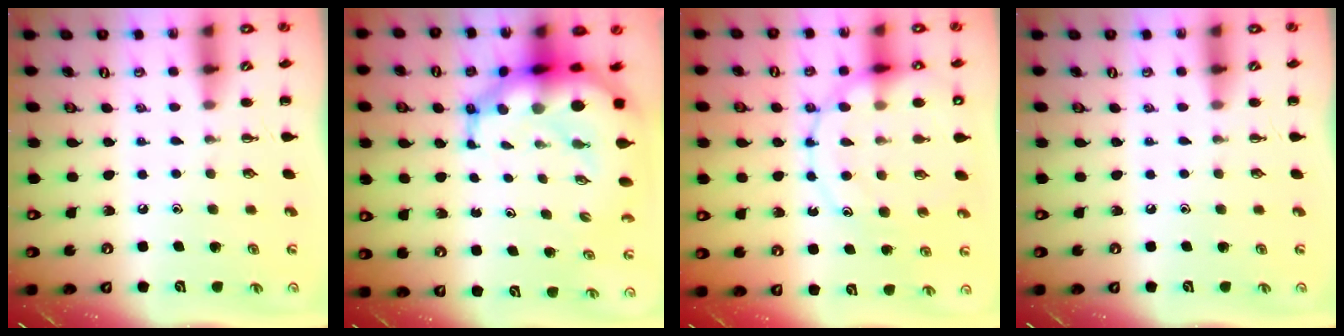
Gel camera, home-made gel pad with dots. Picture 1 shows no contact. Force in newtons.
{"total": 13.0, "press": 12.6, "slide": 3.1}
{"total": 16.5, "press": 16.3, "slide": 2.6}
{"total": 0.0}